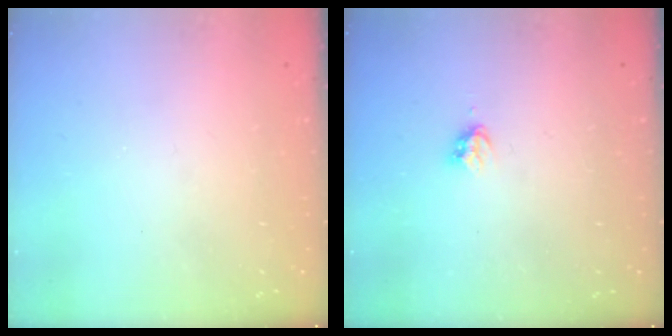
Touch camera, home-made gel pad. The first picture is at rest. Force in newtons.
{"total": 3.2, "press": 3.1, "slide": 0.5}